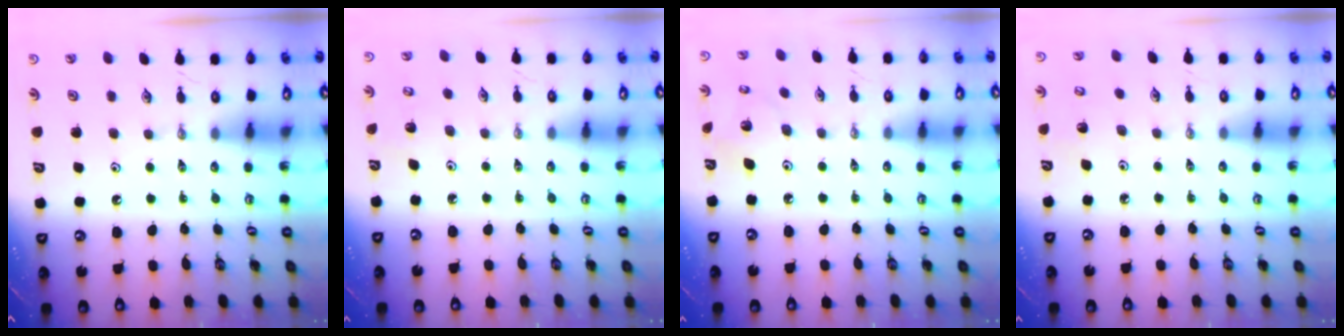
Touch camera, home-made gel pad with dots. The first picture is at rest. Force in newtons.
{"total": 3.1, "press": 3.1, "slide": 0.2}
{"total": 4.4, "press": 4.4, "slide": 0.3}
{"total": 2.5, "press": 2.4, "slide": 0.6}